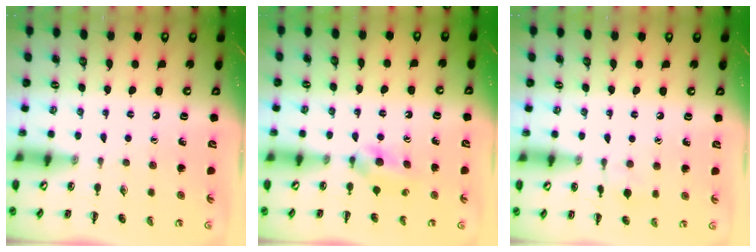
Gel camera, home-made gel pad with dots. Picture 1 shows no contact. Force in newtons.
{"total": 4.9, "press": 4.7, "slide": 1.2}
{"total": 6.6, "press": 6.4, "slide": 1.7}